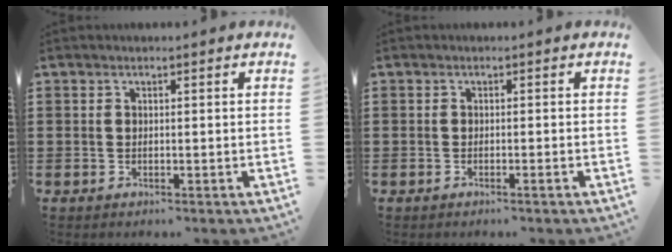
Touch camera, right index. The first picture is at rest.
{"total": 0.7, "force": [-0.5, -0.1, 0.5], "torque": [-0.009, -0.002, -0.009]}